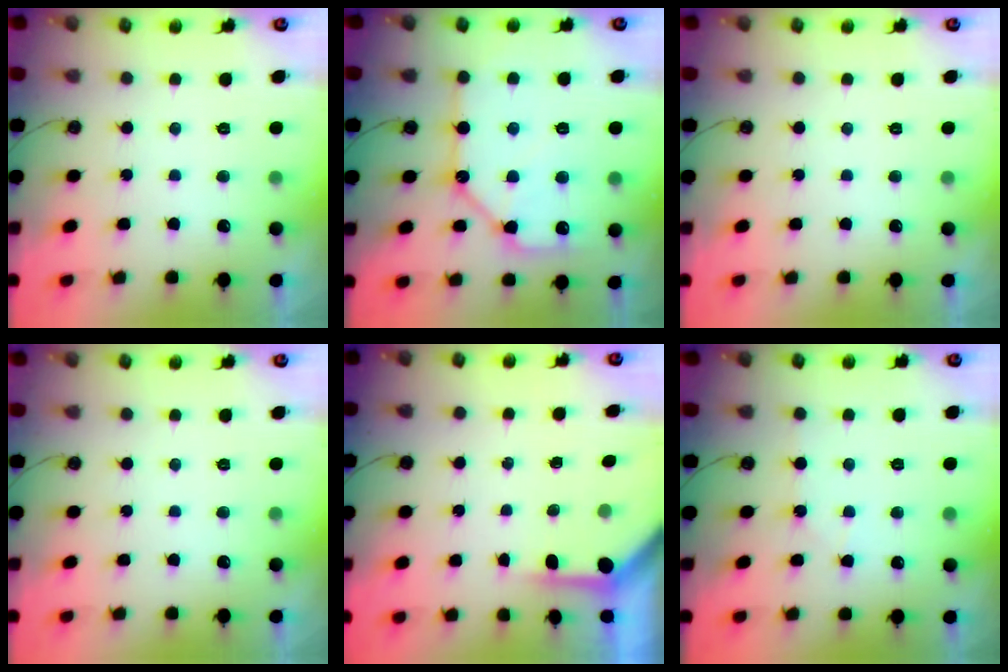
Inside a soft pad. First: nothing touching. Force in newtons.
{"total": 13.5, "press": 13.4, "slide": 1.5}
{"total": 0.0}
{"total": 0.0}
{"total": 3.3, "press": 3.3, "slide": 0.3}
{"total": 3.4, "press": 3.4, "slide": 0.7}